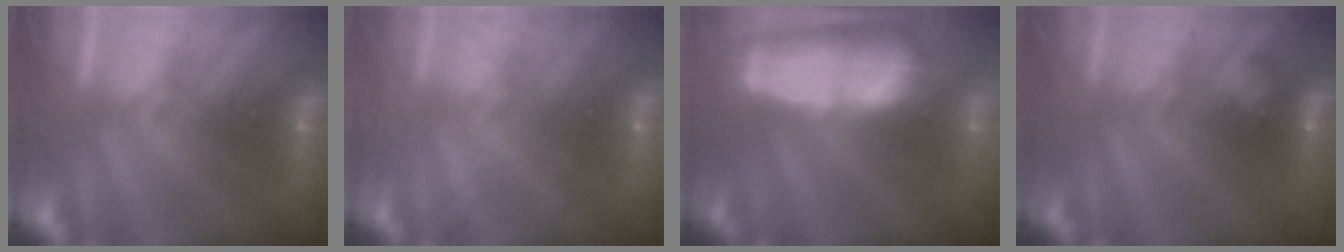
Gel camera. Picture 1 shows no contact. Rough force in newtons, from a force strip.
{"total": 2.1}
{"total": 7.4}
{"total": 2.2}